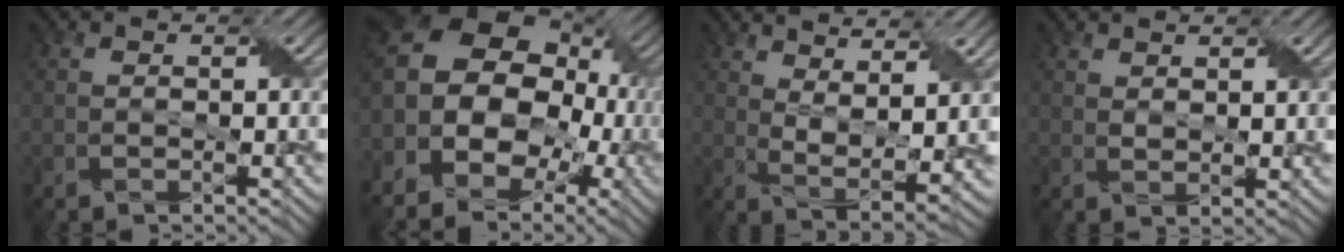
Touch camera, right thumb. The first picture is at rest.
{"total": 17.1, "force": [-0.3, 13.6, 10.4], "torque": [-0.235, 0.000, -0.012]}
{"total": 8.5, "force": [5.3, 2.0, 6.3], "torque": [-0.125, -0.002, 0.092]}
{"total": 2.1, "force": [1.6, 0.7, 1.1], "torque": [-0.023, -0.002, 0.036]}